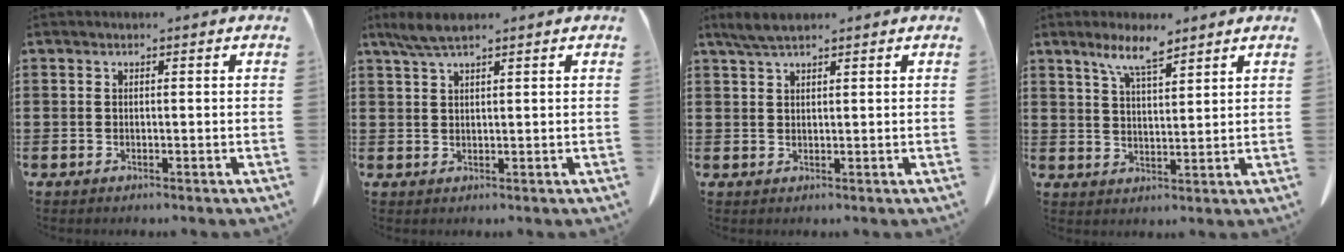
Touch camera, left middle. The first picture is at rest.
{"total": 3.7, "force": [2.6, 0.5, 2.6], "torque": [-0.055, 0.000, 0.049]}
{"total": 3.2, "force": [2.4, 0.6, 2.0], "torque": [-0.046, 0.000, 0.046]}
{"total": 6.3, "force": [4.8, 1.0, 4.0], "torque": [-0.090, -0.008, 0.084]}